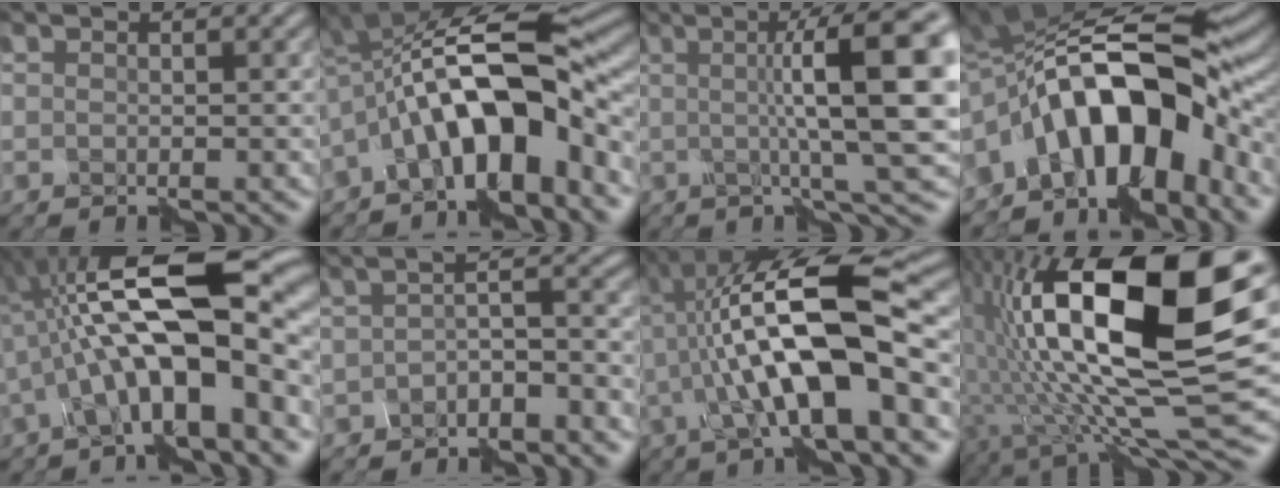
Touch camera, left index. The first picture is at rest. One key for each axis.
{"total": 11.9, "fx": -3.2, "fy": 4.6, "fz": 10.5, "tx": -0.156, "ty": 0.020, "tz": -0.062}
{"total": 12.7, "fx": 2.3, "fy": 2.2, "fz": 12.3, "tx": -0.146, "ty": 0.007, "tz": 0.039}
{"total": 12.7, "fx": -3.9, "fy": 6.5, "fz": 10.1, "tx": -0.140, "ty": 0.012, "tz": -0.074}
{"total": 15.5, "fx": 0.0, "fy": 5.6, "fz": 14.4, "tx": -0.235, "ty": 0.020, "tz": -0.001}
{"total": 3.5, "fx": -2.2, "fy": 1.1, "fz": 2.5, "tx": -0.041, "ty": 0.009, "tz": -0.043}
{"total": 12.2, "fx": -0.1, "fy": 3.5, "fz": 11.7, "tx": -0.196, "ty": 0.022, "tz": -0.008}
{"total": 16.1, "fx": 4.3, "fy": 5.2, "fz": 14.6, "tx": -0.260, "ty": -0.005, "tz": 0.077}